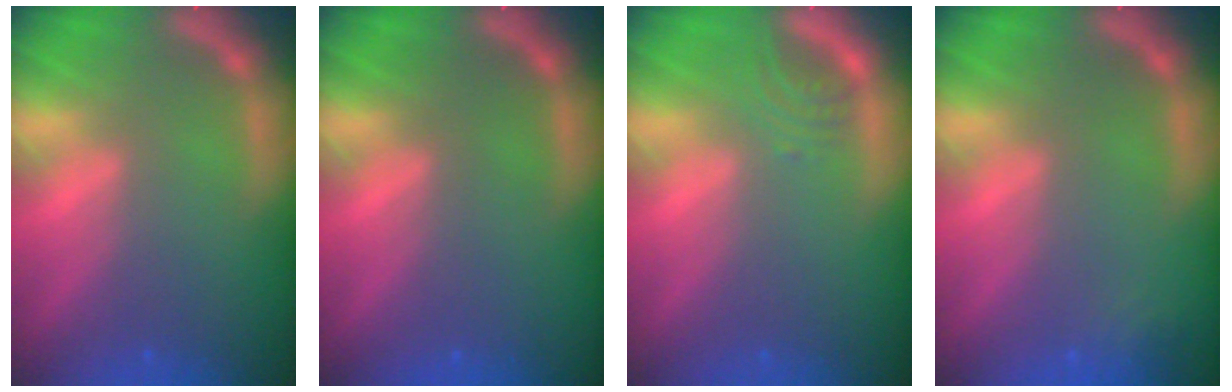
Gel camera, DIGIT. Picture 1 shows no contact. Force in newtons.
{"total": 0.0}
{"total": 2.0}
{"total": 1.4}